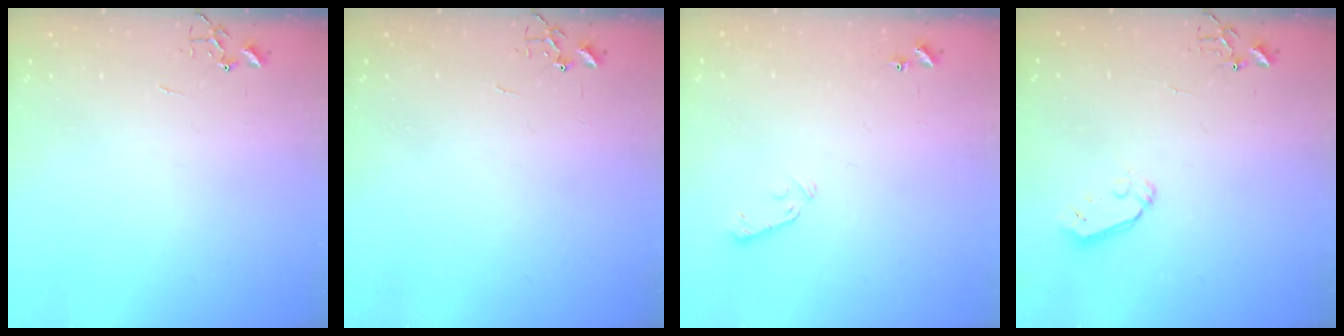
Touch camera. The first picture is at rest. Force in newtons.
{"total": 0.0}
{"total": 4.1, "press": 4.1, "slide": 0.6}
{"total": 5.2, "press": 5.1, "slide": 0.5}